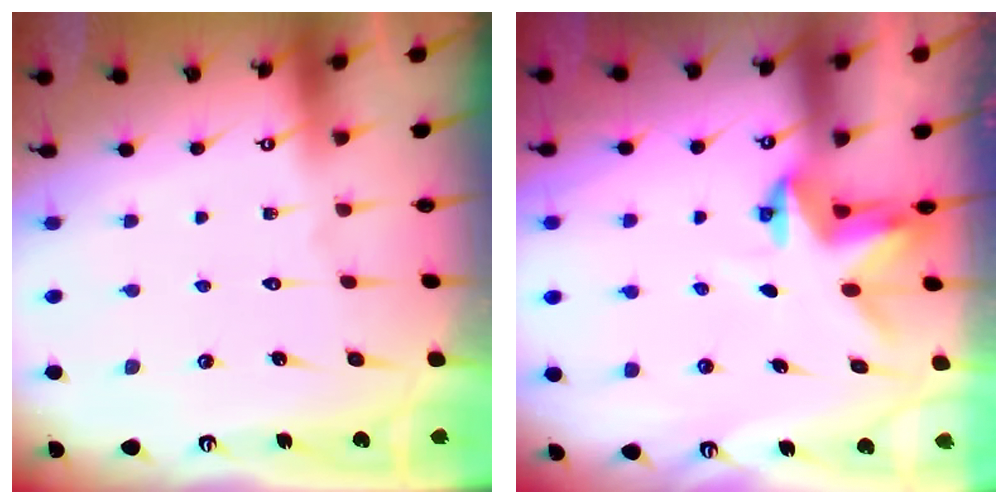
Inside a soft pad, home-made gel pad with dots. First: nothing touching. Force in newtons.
{"total": 3.0, "press": 3.0, "slide": 0.0}